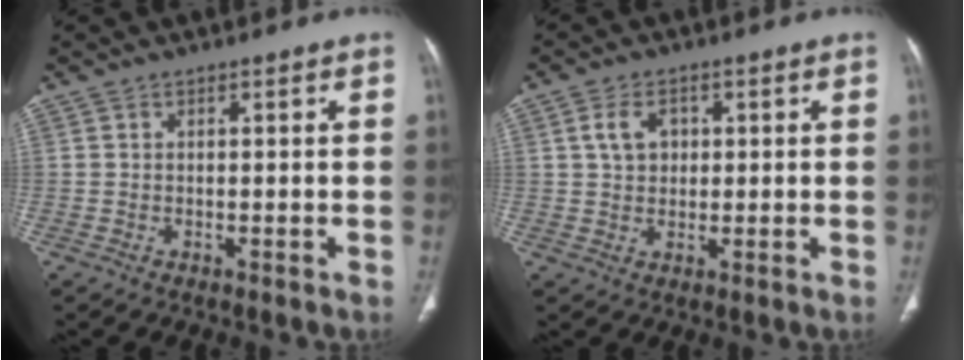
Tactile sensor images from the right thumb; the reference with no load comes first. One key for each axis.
{"total": 4.9, "fx": 1.4, "fy": 3.6, "fz": 3.1, "tx": -0.047, "ty": 0.001, "tz": 0.026}